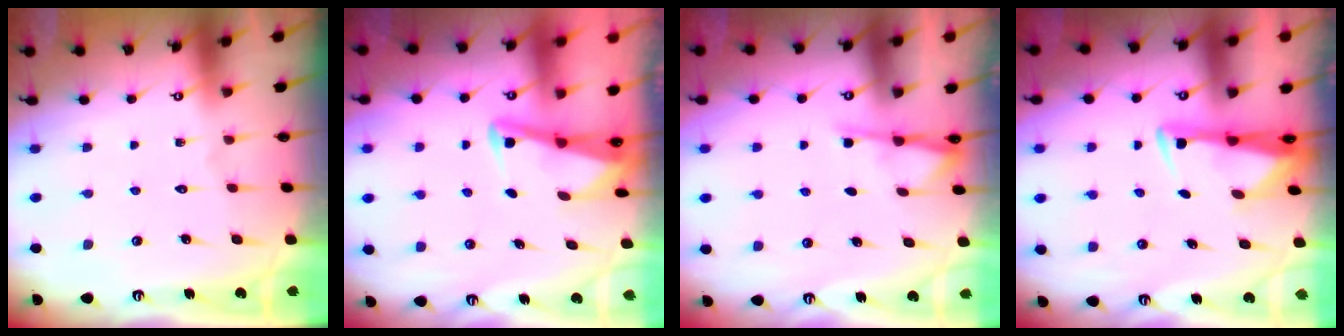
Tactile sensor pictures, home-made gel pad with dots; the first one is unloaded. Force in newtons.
{"total": 2.9, "press": 2.9, "slide": 0.4}
{"total": 2.2, "press": 2.2, "slide": 0.5}
{"total": 2.9, "press": 2.8, "slide": 0.9}